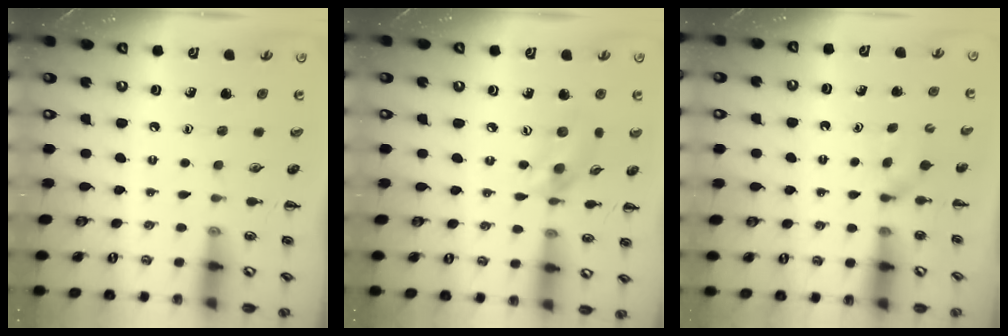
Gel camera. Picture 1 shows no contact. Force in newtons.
{"total": 8.1, "press": 8.0, "slide": 1.2}
{"total": 2.4, "press": 2.3, "slide": 0.9}